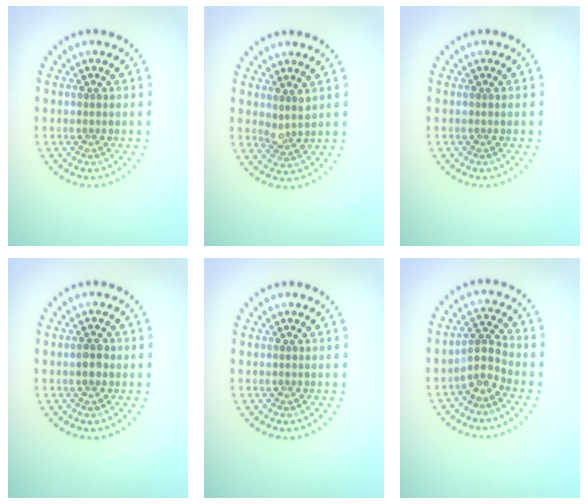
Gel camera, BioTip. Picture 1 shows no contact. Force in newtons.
{"total": 1.9, "press": 1.5, "slide": 1.1}
{"total": 0.0}
{"total": 1.4, "press": 1.4, "slide": 0.2}
{"total": 0.0}
{"total": 2.8, "press": 2.0, "slide": 2.0}